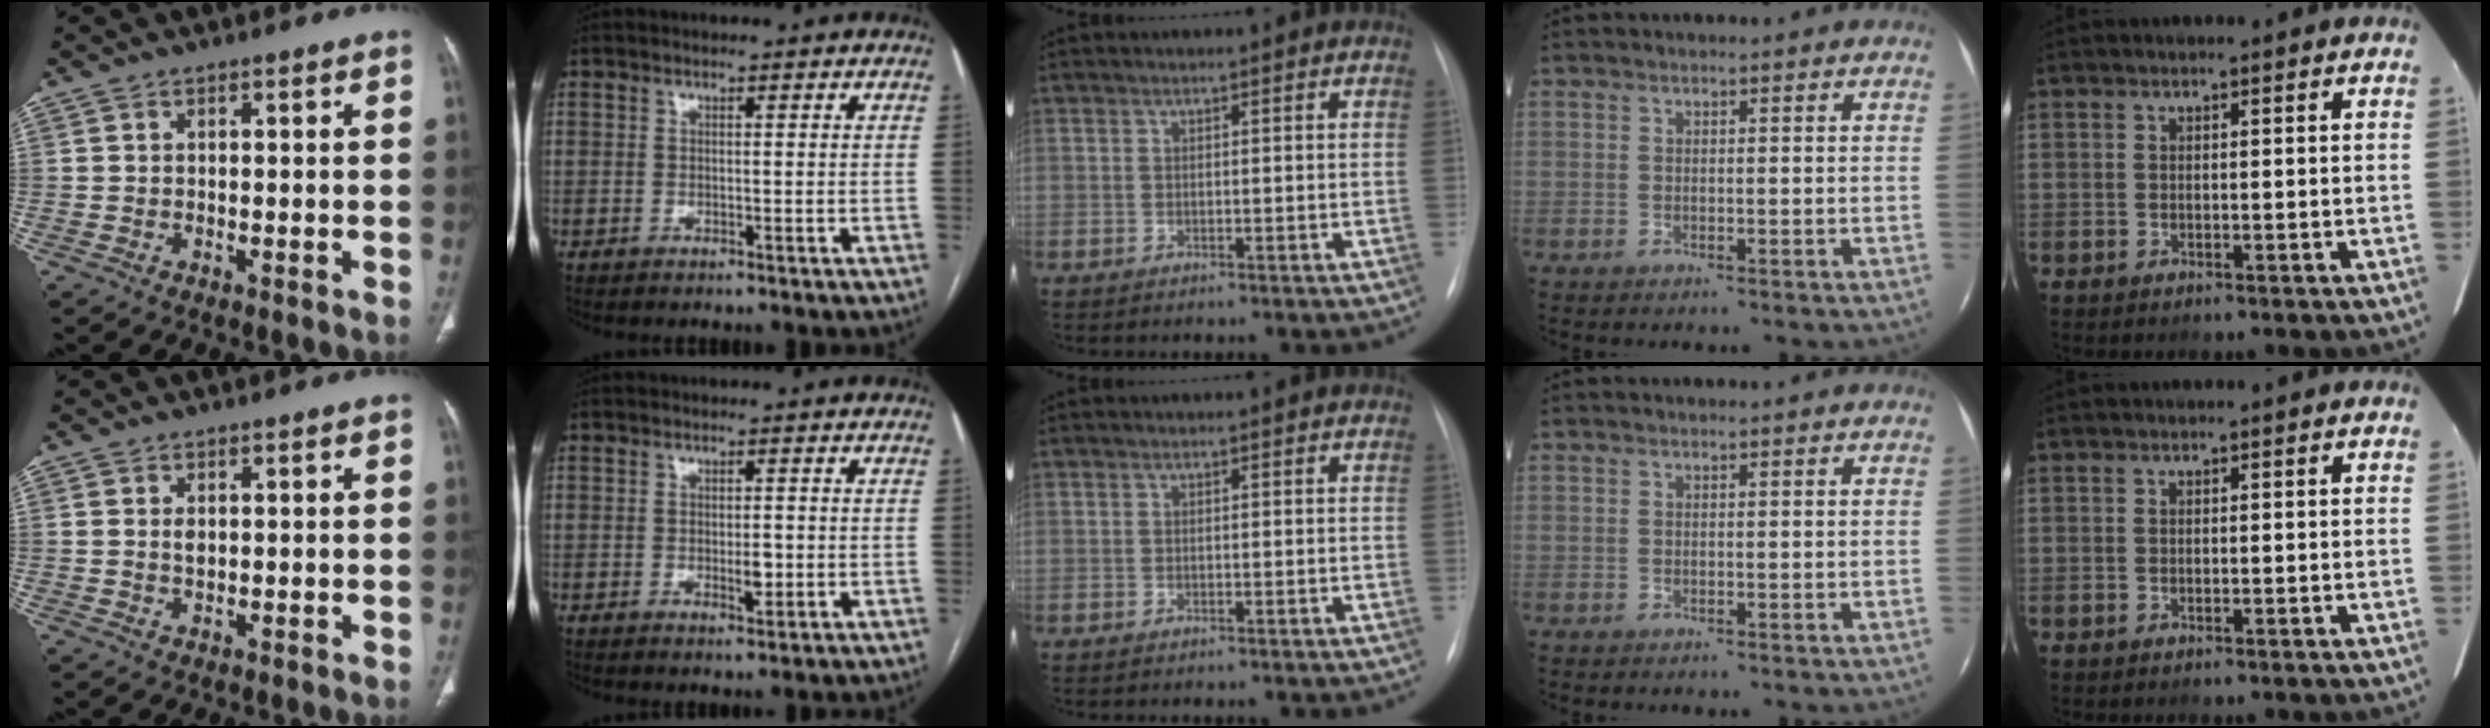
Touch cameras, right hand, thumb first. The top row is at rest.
{"thumb": {"total": 1.6, "force": [0.3, 0.9, 1.2], "torque": [-0.023, -0.003, 0.008]}, "index": {"total": 2.3, "force": [-0.4, 1.0, 2.1], "torque": [-0.034, -0.002, -0.002]}}